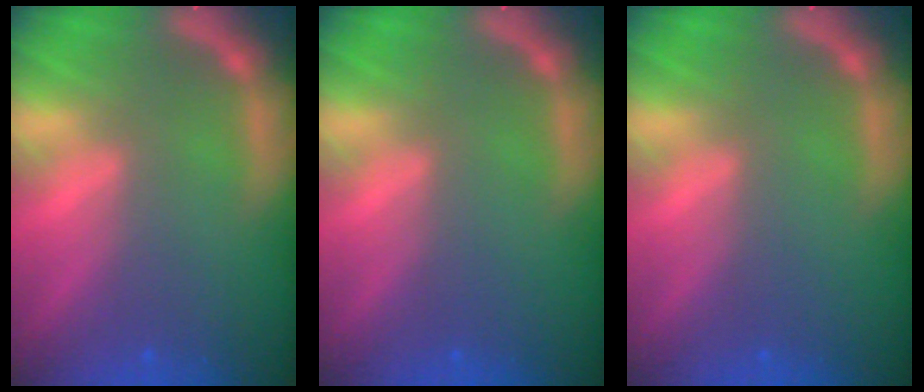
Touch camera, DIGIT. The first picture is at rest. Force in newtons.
{"total": 0.0}
{"total": 0.0}